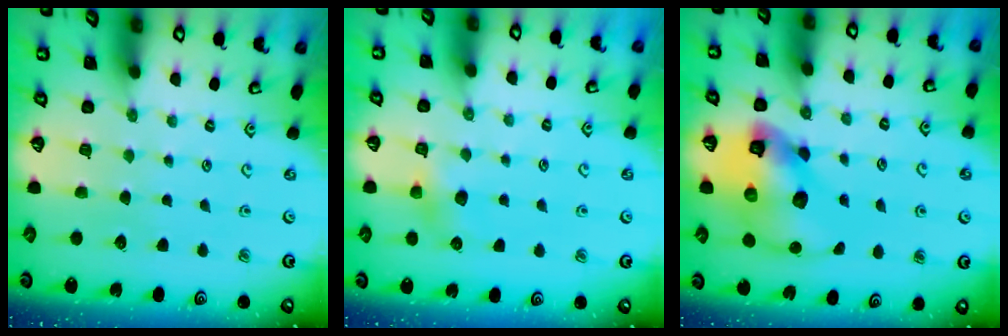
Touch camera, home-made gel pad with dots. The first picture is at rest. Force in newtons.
{"total": 4.3, "press": 4.3, "slide": 0.3}
{"total": 14.9, "press": 14.7, "slide": 1.9}